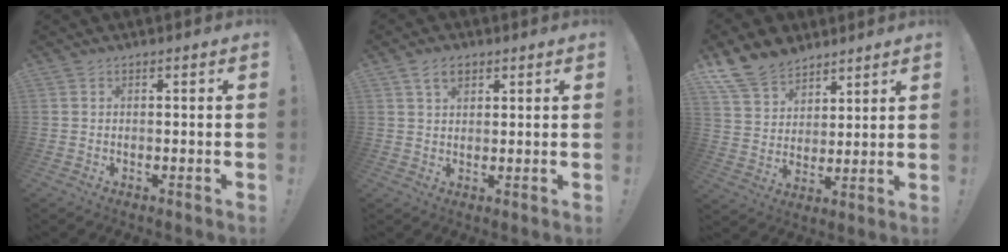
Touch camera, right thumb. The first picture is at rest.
{"total": 4.9, "force": [2.7, 3.0, 2.9], "torque": [-0.054, 0.000, 0.050]}
{"total": 13.1, "force": [9.9, 7.8, 3.6], "torque": [-0.066, -0.070, 0.192]}